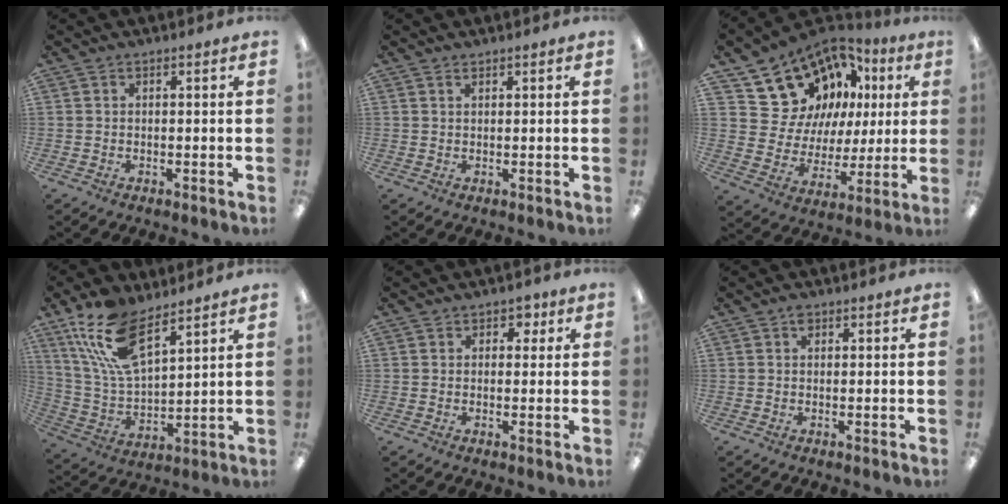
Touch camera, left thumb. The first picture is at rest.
{"total": 0.8, "force": [0.6, 0.2, 0.4], "torque": [-0.008, 0.001, 0.011]}
{"total": 15.7, "force": [10.5, 11.0, 3.6], "torque": [-0.093, -0.068, 0.214]}
{"total": 16.8, "force": [10.4, 7.2, 11.0], "torque": [-0.240, -0.030, 0.186]}
{"total": 2.6, "force": [1.2, 2.1, 1.2], "torque": [-0.007, 0.000, 0.017]}
{"total": 1.2, "force": [0.6, 0.8, 0.7], "torque": [-0.008, 0.000, 0.009]}